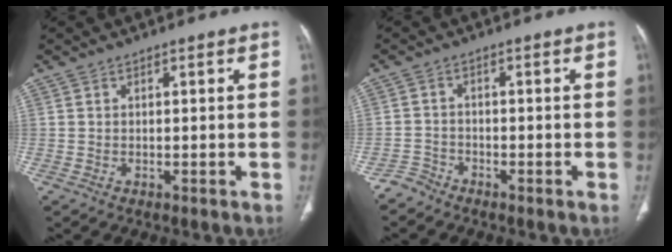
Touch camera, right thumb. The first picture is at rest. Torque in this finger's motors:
{"motor_torque": [0.11, -0.03, -0.18, -0.01, -0.01]}